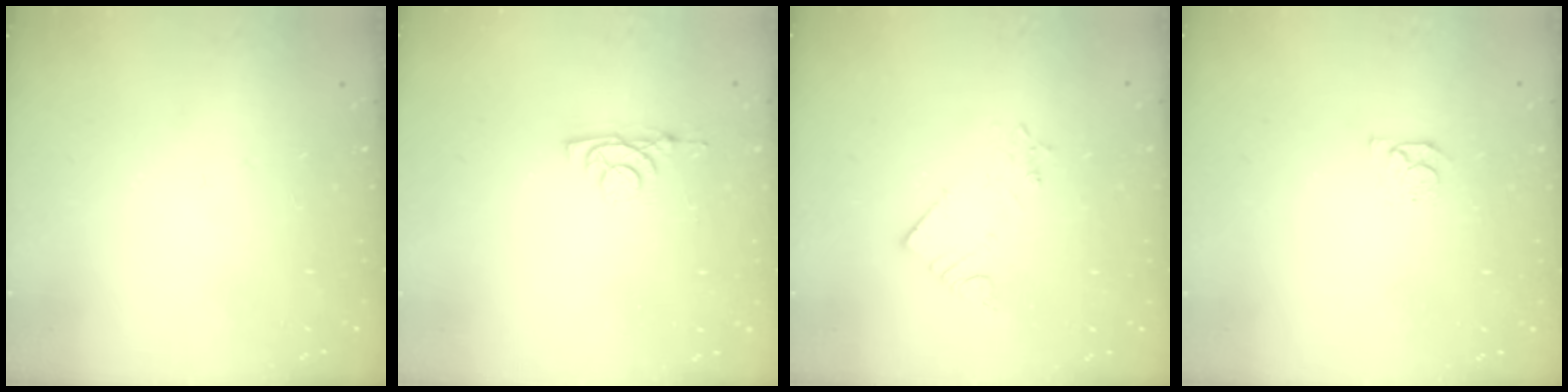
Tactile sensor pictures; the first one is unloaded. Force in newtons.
{"total": 4.2, "press": 4.1, "slide": 0.8}
{"total": 2.8, "press": 2.8, "slide": 0.1}
{"total": 3.5, "press": 3.5, "slide": 0.6}